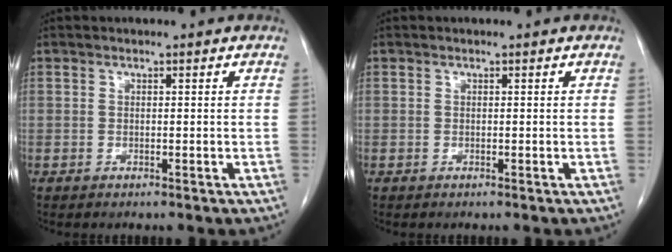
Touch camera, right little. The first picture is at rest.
{"total": 0.0}